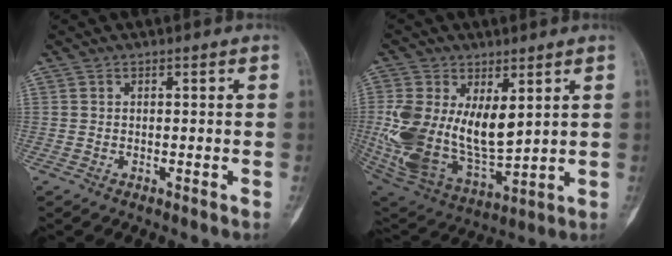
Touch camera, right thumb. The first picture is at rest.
{"total": 20.4, "force": [3.7, 11.5, 16.5], "torque": [-0.334, -0.036, 0.090]}